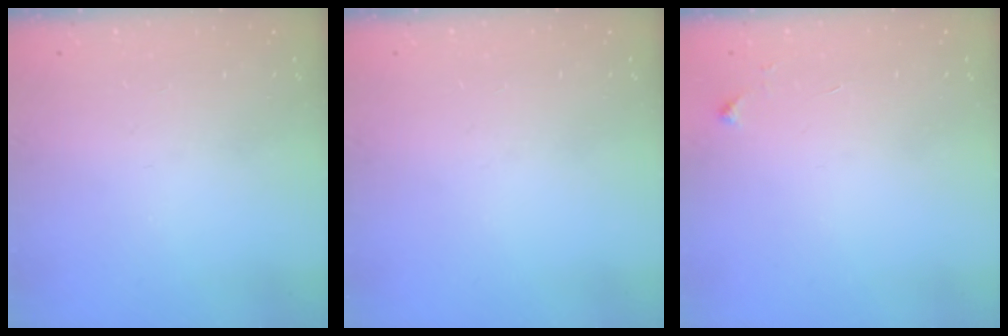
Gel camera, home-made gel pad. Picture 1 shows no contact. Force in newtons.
{"total": 0.0}
{"total": 3.9, "press": 3.8, "slide": 0.6}